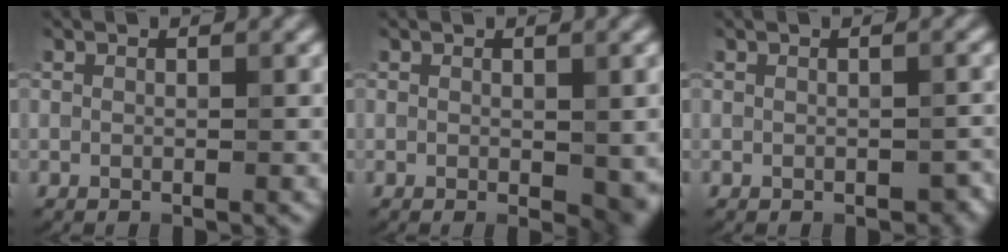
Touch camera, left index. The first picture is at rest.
{"total": 3.1, "force": [-0.2, 1.6, 2.7], "torque": [-0.032, -0.009, 0.000]}
{"total": 1.4, "force": [-0.6, 0.9, 0.9], "torque": [-0.017, -0.008, -0.003]}